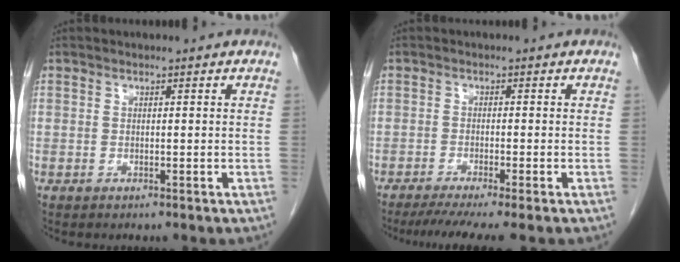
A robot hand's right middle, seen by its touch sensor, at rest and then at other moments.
{"total": 7.0, "force": [-5.6, -0.5, 4.2], "torque": [-0.058, -0.017, -0.088]}